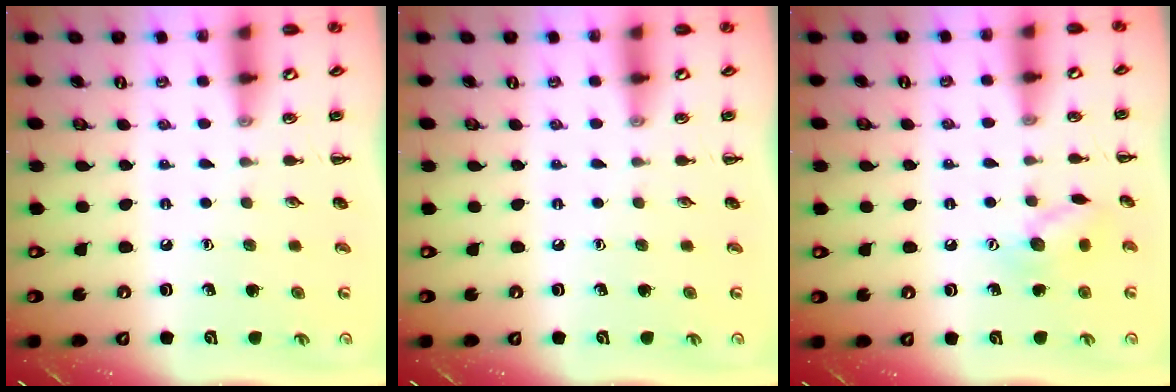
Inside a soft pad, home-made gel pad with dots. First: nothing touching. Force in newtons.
{"total": 0.0}
{"total": 8.9, "press": 8.8, "slide": 1.0}